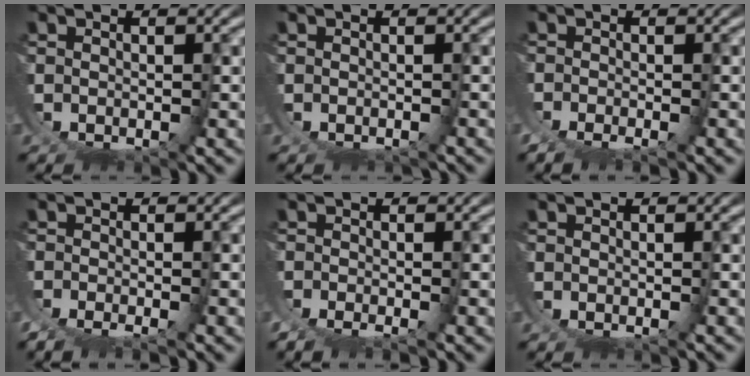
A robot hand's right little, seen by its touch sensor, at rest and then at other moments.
{"total": 0.7, "force": [-0.6, 0.0, -0.2], "torque": [0.004, 0.001, -0.011]}
{"total": 6.9, "force": [-1.9, -6.4, -1.9], "torque": [0.090, 0.011, -0.025]}
{"total": 4.9, "force": [-2.2, -4.3, -1.1], "torque": [0.063, 0.010, -0.033]}
{"total": 4.9, "force": [-2.0, -4.4, -1.2], "torque": [0.063, 0.009, -0.029]}
{"total": 0.0}